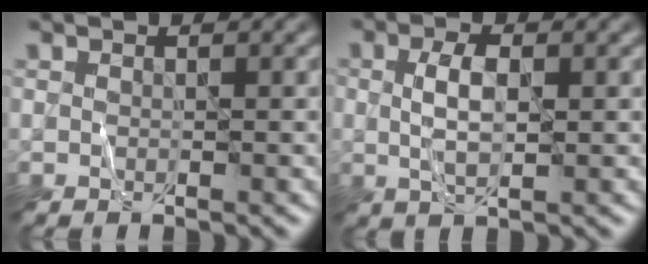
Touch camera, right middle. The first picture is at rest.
{"total": 3.3, "force": [0.3, 1.4, 3.0], "torque": [-0.065, 0.002, 0.006]}